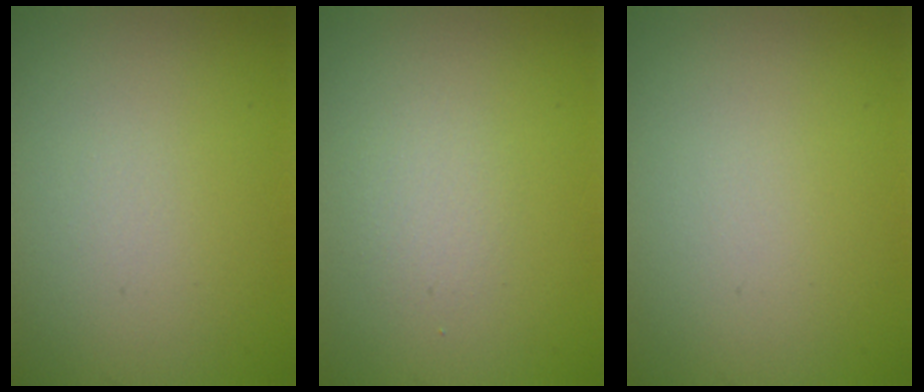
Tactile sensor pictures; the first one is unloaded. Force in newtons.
{"total": 1.2, "press": 1.2, "slide": 0.0}
{"total": 0.0}